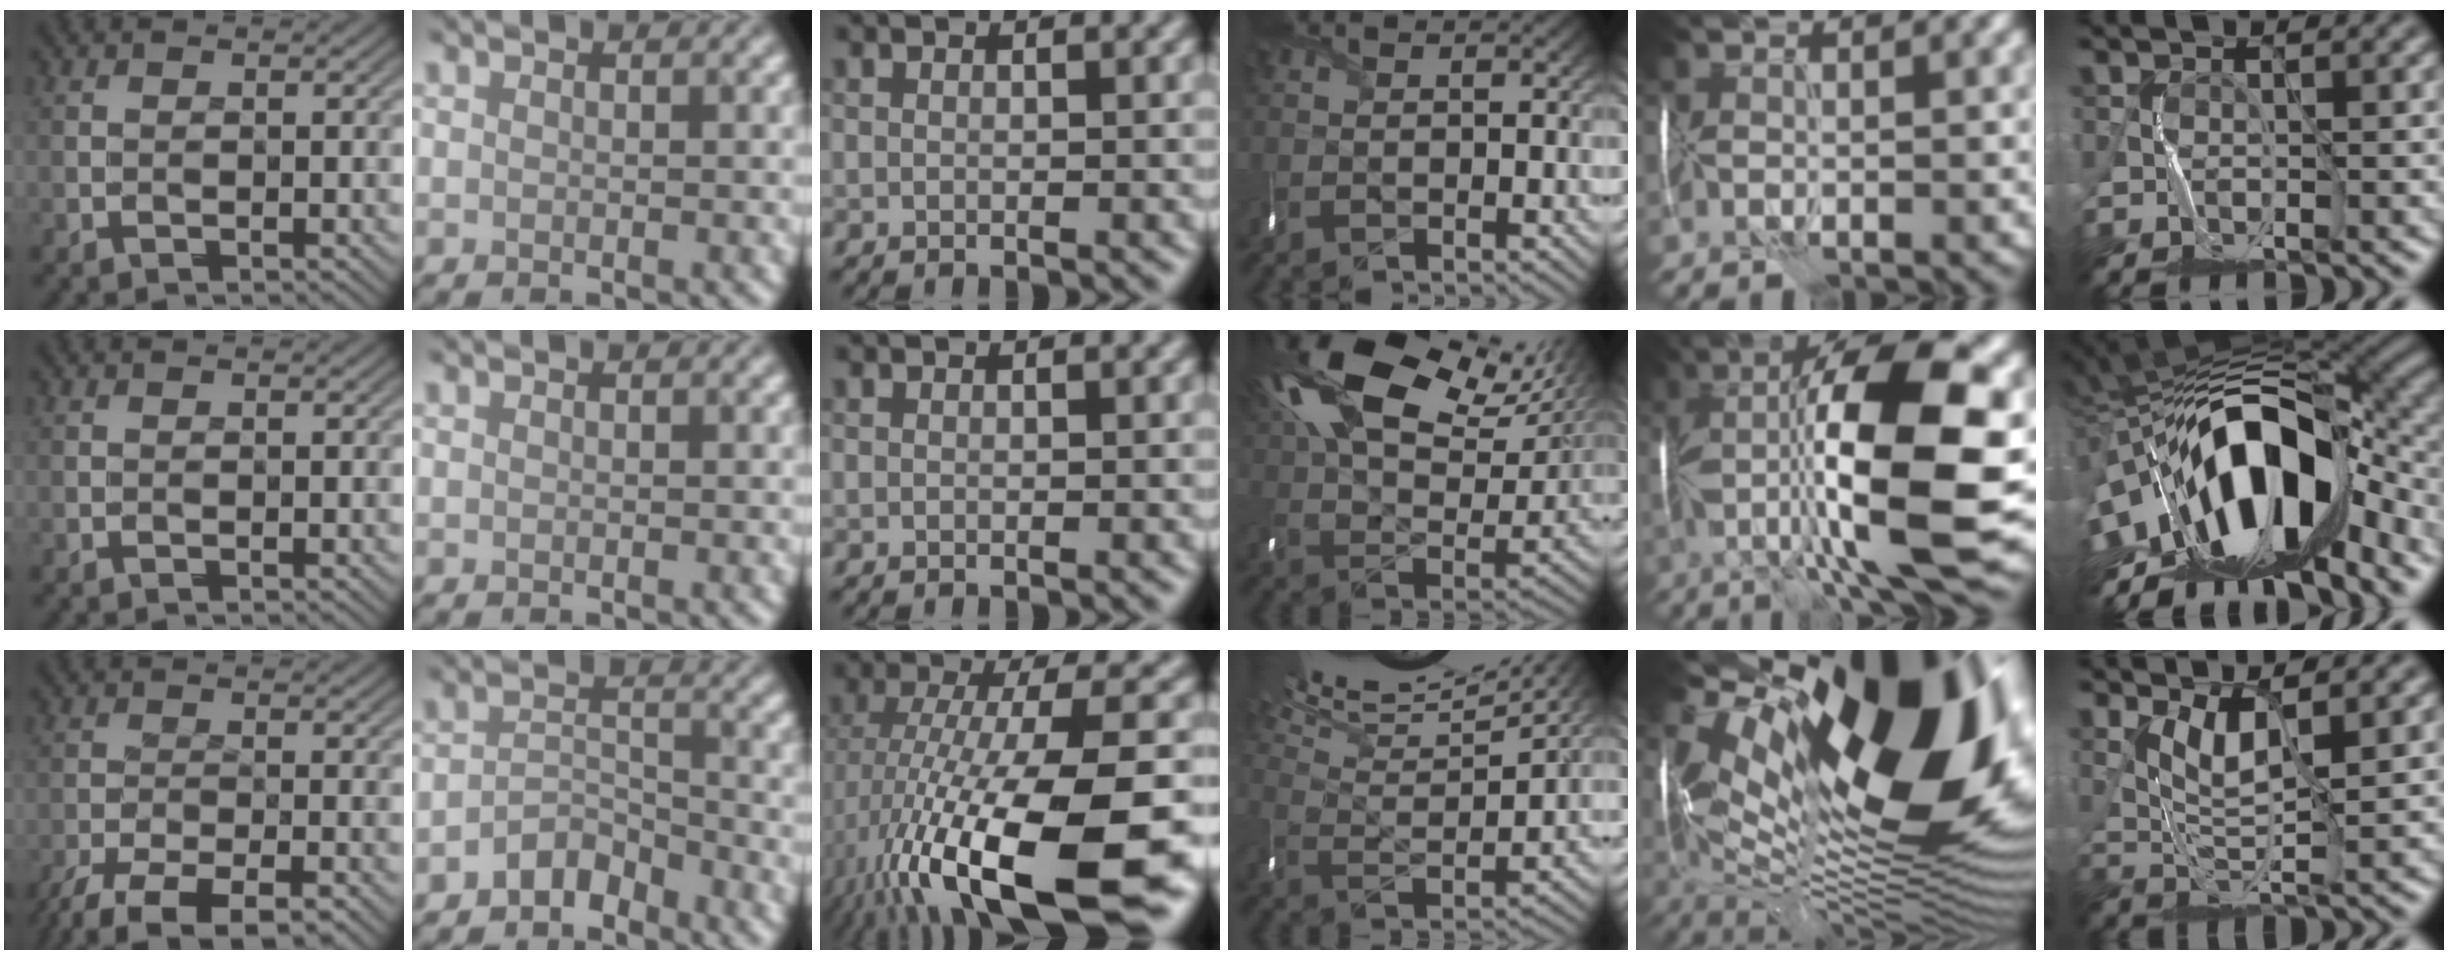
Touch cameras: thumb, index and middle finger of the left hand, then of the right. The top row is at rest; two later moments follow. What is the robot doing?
{"motion": "wrap", "object": "ribbon"}